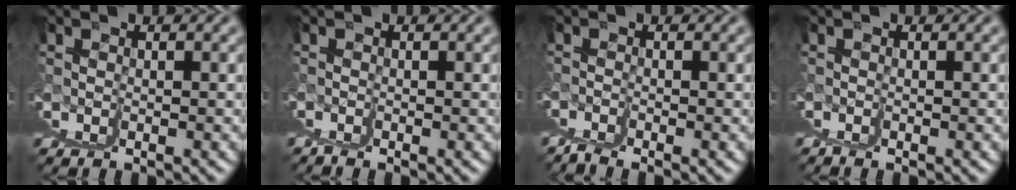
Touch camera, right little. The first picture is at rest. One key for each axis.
{"total": 1.9, "fx": 0.4, "fy": -1.8, "fz": -0.2, "tx": 0.018, "ty": 0.012, "tz": 0.004}
{"total": 3.1, "fx": 0.3, "fy": -3.1, "fz": 0.5, "tx": 0.014, "ty": 0.012, "tz": 0.011}
{"total": 1.6, "fx": 0.3, "fy": -1.5, "fz": -0.3, "tx": 0.015, "ty": 0.008, "tz": 0.003}